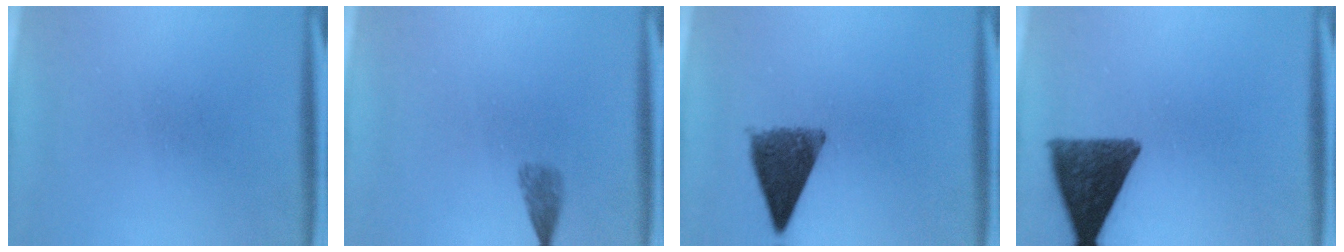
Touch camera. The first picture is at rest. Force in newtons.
{"total": 1.8}
{"total": 9.1}
{"total": 11.2}